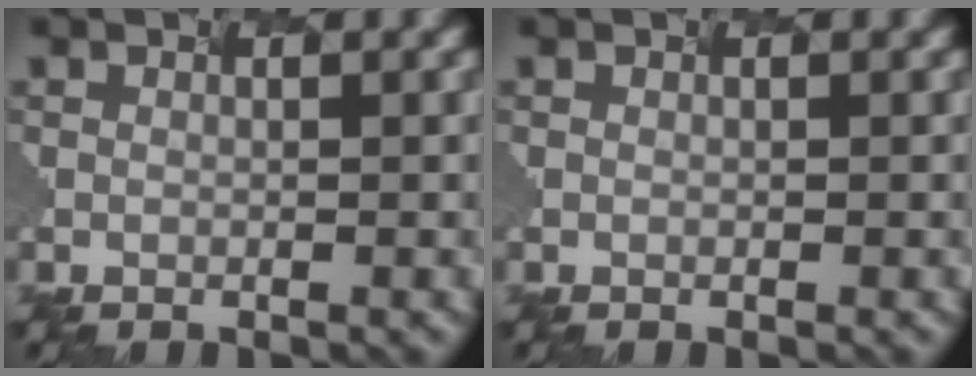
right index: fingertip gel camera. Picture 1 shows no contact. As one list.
[{"total": 0.0}]